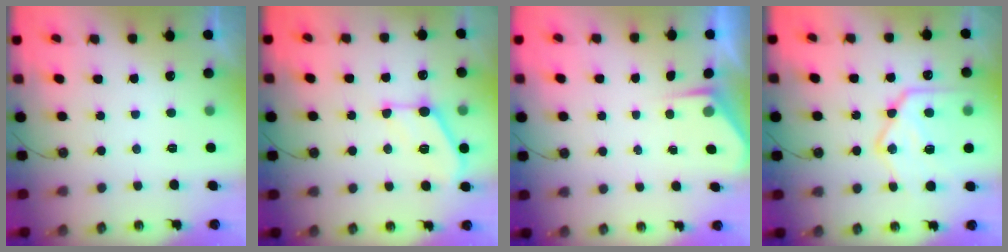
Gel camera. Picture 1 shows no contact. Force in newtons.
{"total": 13.4, "press": 13.4, "slide": 0.6}
{"total": 2.7, "press": 2.7, "slide": 0.3}
{"total": 20.3, "press": 20.2, "slide": 2.0}